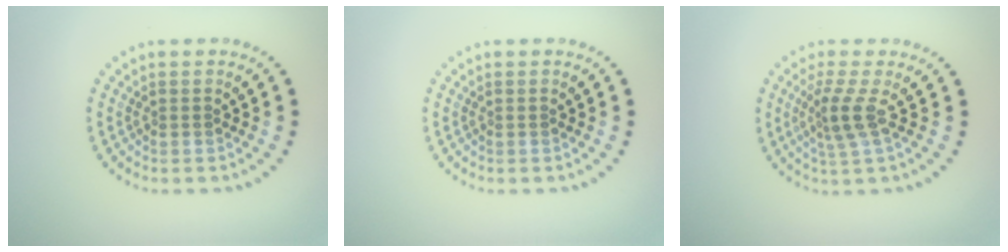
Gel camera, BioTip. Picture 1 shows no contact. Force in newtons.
{"total": 0.0}
{"total": 2.6, "press": 1.9, "slide": 1.8}